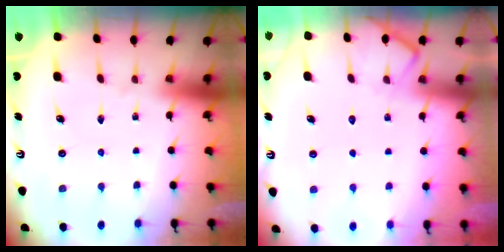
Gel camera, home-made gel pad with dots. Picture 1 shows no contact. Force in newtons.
{"total": 6.0, "press": 6.0, "slide": 0.8}